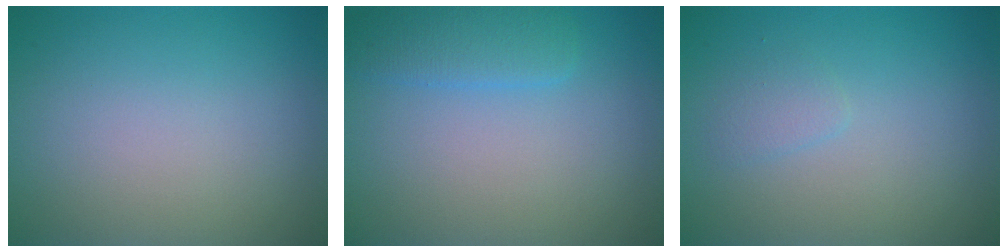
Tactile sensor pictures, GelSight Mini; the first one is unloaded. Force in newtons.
{"total": 2.5, "press": 2.5, "slide": 0.1}
{"total": 1.0, "press": 1.0, "slide": 0.0}